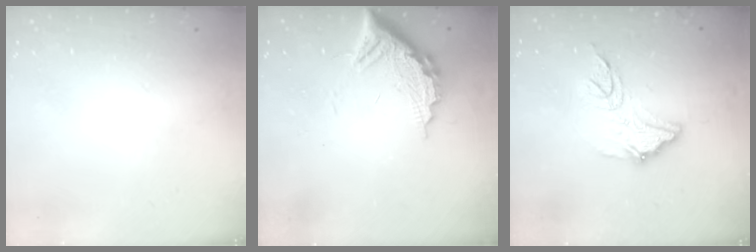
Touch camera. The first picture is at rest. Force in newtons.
{"total": 11.8, "press": 11.8, "slide": 1.0}
{"total": 12.2, "press": 12.2, "slide": 0.6}